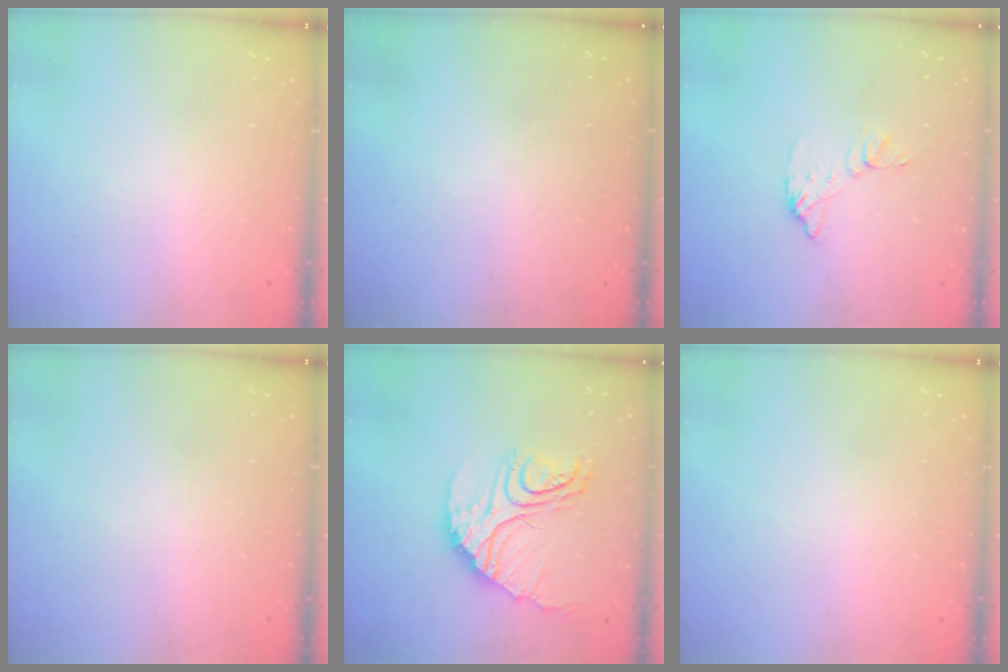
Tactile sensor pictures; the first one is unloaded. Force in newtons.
{"total": 2.9, "press": 2.8, "slide": 0.8}
{"total": 8.1, "press": 8.1, "slide": 0.1}
{"total": 0.0}
{"total": 19.0, "press": 18.9, "slide": 2.1}
{"total": 0.0}